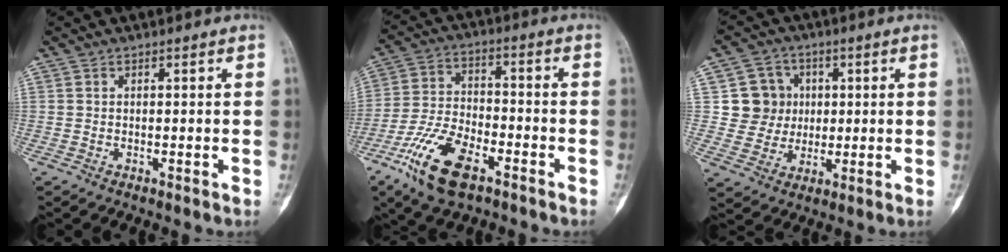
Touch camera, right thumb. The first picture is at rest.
{"total": 13.8, "force": [-7.8, 6.1, 9.6], "torque": [-0.188, 0.028, -0.150]}
{"total": 7.5, "force": [1.3, 7.3, 1.3], "torque": [0.021, 0.007, 0.020]}